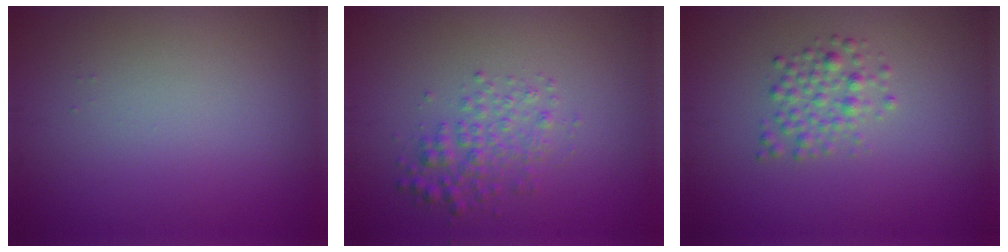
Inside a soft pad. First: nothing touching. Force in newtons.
{"total": 2.6, "press": 2.6, "slide": 0.1}
{"total": 2.2, "press": 2.2, "slide": 0.0}